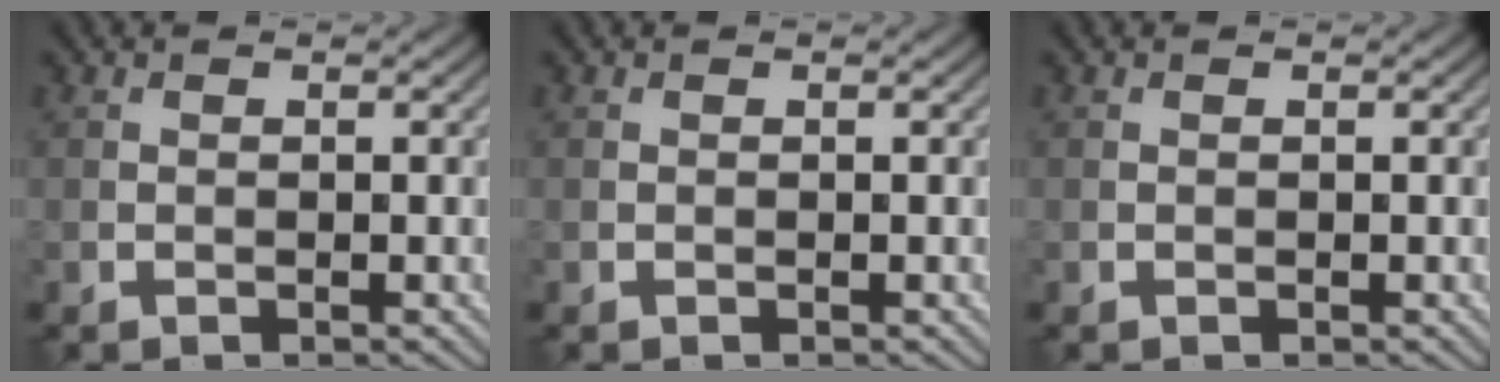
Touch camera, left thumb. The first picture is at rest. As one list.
[{"total": 0.0}, {"total": 0.0}]